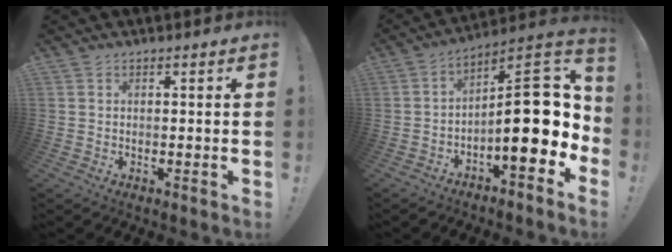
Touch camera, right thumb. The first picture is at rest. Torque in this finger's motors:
{"motor_torque": [2.36, 2.65, 1.48, -1.29, 0.09]}